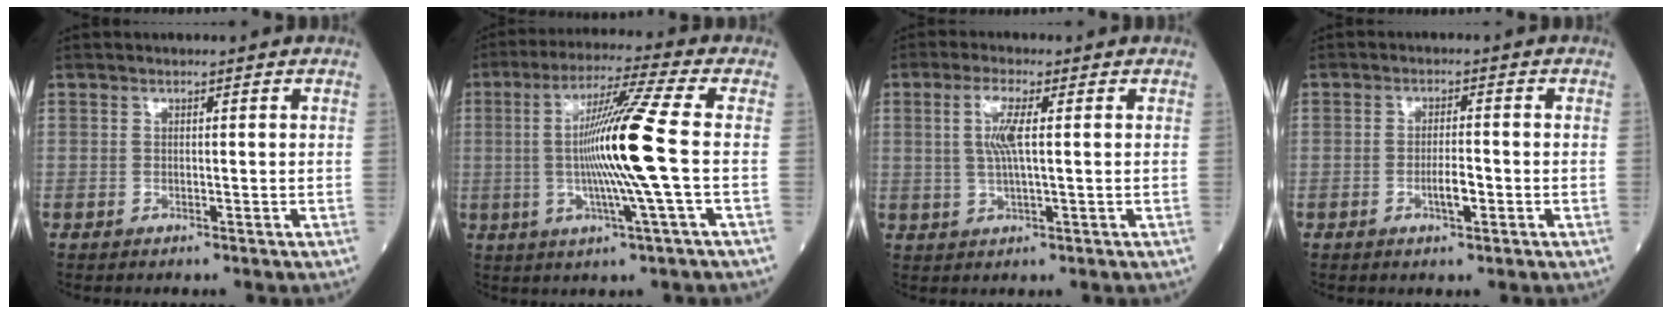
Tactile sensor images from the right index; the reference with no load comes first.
{"total": 12.9, "force": [-0.6, -2.1, 12.7], "torque": [-0.240, -0.006, -0.013]}
{"total": 4.8, "force": [1.0, 0.6, 4.7], "torque": [-0.101, 0.004, 0.019]}
{"total": 3.1, "force": [-1.2, 0.7, 2.7], "torque": [-0.047, 0.001, -0.020]}